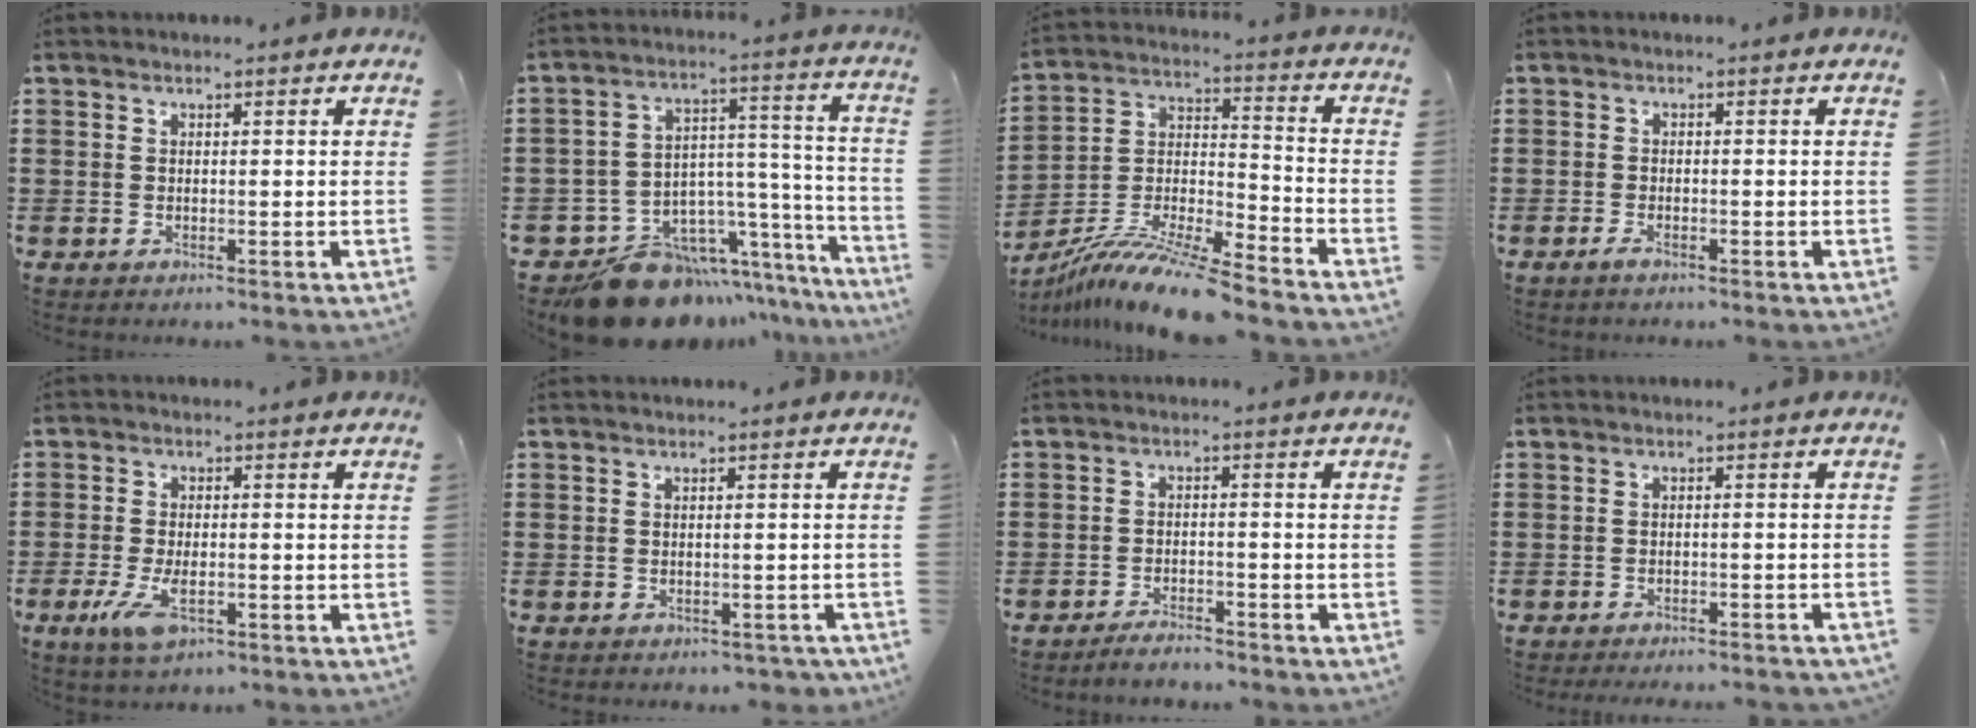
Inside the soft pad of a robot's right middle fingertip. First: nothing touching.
{"total": 12.6, "force": [-10.1, 6.7, 3.2], "torque": [-0.054, 0.041, -0.175]}
{"total": 11.5, "force": [-10.4, -0.1, 4.8], "torque": [-0.086, 0.013, -0.206]}
{"total": 1.2, "force": [-0.8, 0.1, 0.8], "torque": [-0.025, -0.008, -0.017]}
{"total": 5.2, "force": [-1.9, 2.2, 4.3], "torque": [-0.108, -0.013, -0.039]}
{"total": 0.8, "force": [-0.6, 0.5, 0.2], "torque": [-0.006, -0.002, -0.012]}
{"total": 2.7, "force": [-2.6, 0.2, 0.6], "torque": [-0.013, 0.001, -0.052]}
{"total": 1.5, "force": [-1.4, -0.2, 0.3], "torque": [-0.007, 0.002, -0.028]}